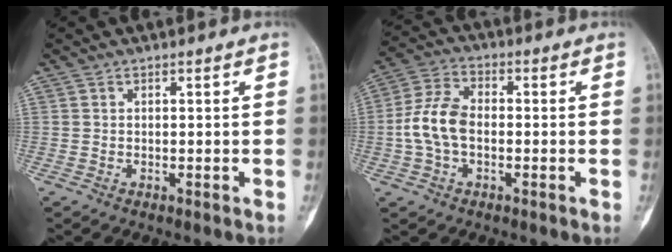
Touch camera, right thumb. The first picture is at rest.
{"total": 9.1, "force": [-1.1, 5.7, 7.0], "torque": [-0.145, 0.027, -0.028]}